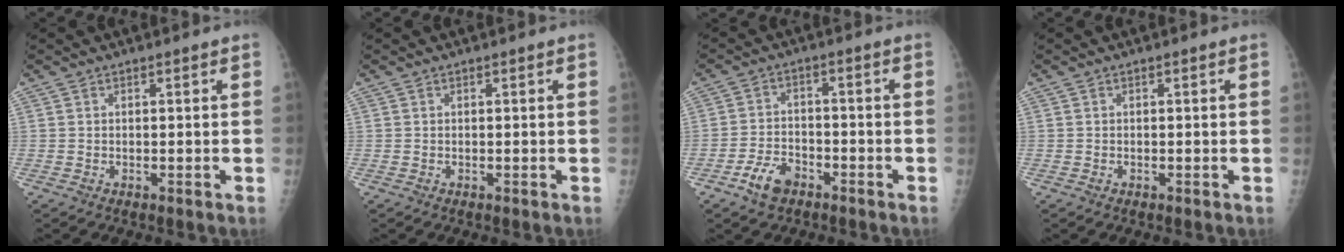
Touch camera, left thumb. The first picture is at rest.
{"total": 0.0}
{"total": 6.0, "force": [-3.8, 3.6, 3.0], "torque": [-0.049, 0.024, -0.066]}
{"total": 0.0}